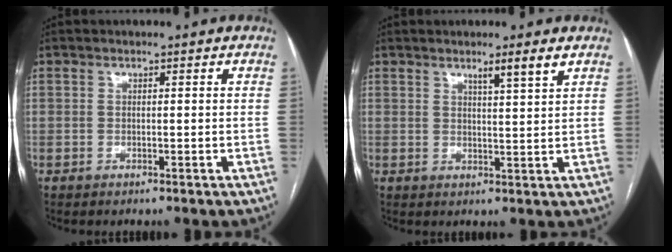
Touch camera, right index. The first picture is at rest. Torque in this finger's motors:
{"motor_torque": [0.07, 0.03, 0.04, 0.05]}